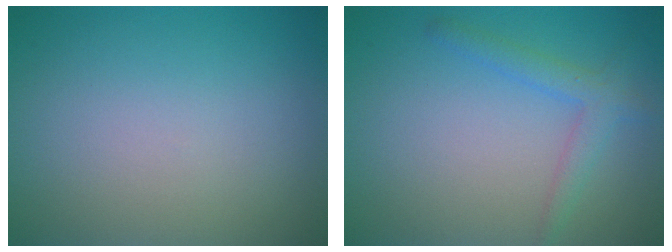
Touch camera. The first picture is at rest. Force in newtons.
{"total": 2.4, "press": 2.4, "slide": 0.1}